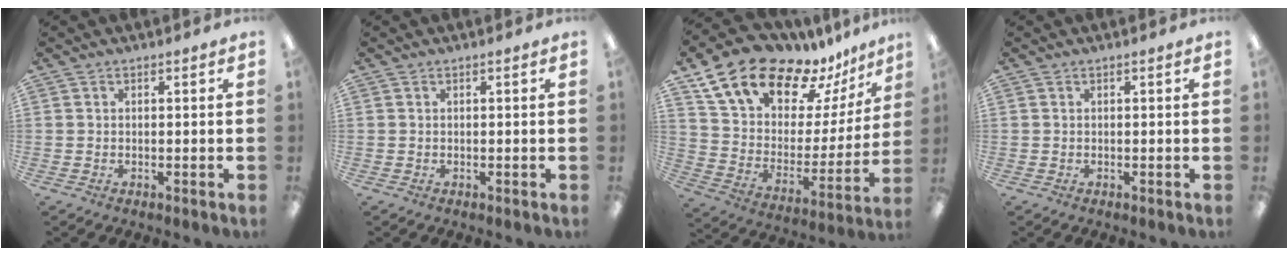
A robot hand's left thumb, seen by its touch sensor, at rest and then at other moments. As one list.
[{"total": 0.0}, {"total": 19.4, "force": [14.9, 9.5, 8.0], "torque": [-0.141, -0.107, 0.270]}, {"total": 0.0}]